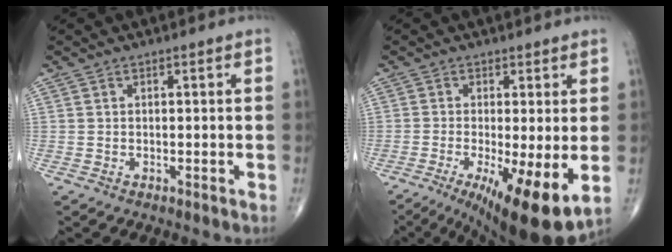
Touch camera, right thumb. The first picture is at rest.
{"total": 13.1, "force": [-3.7, 3.1, 12.2], "torque": [-0.180, -0.024, -0.049]}